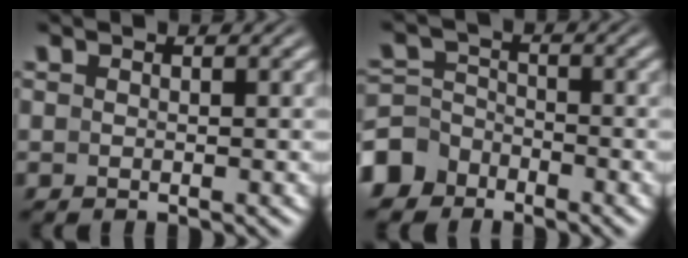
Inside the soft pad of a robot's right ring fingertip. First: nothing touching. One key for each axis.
{"total": 5.2, "fx": -3.4, "fy": 3.7, "fz": 1.4, "tx": -0.039, "ty": -0.033, "tz": -0.045}